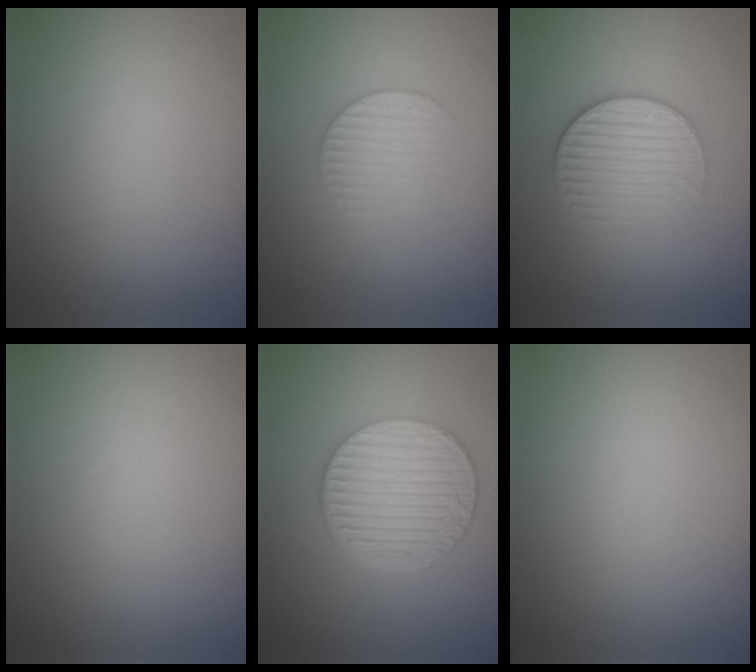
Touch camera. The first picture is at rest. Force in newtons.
{"total": 1.9, "press": 1.9, "slide": 0.3}
{"total": 3.1, "press": 2.8, "slide": 1.2}
{"total": 0.0}
{"total": 7.0, "press": 4.7, "slide": 5.2}
{"total": 0.0}